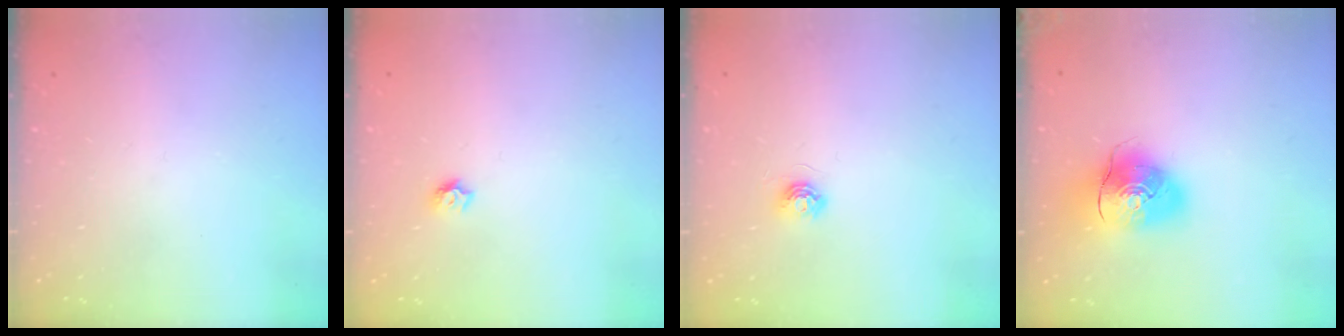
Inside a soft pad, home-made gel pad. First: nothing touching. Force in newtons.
{"total": 5.6, "press": 5.6, "slide": 0.7}
{"total": 5.1, "press": 5.1, "slide": 0.5}
{"total": 13.0, "press": 12.8, "slide": 2.4}